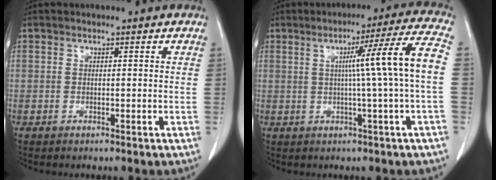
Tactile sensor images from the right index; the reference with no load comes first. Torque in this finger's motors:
{"motor_torque": [1.16, -0.21, 0.49, 0.17]}